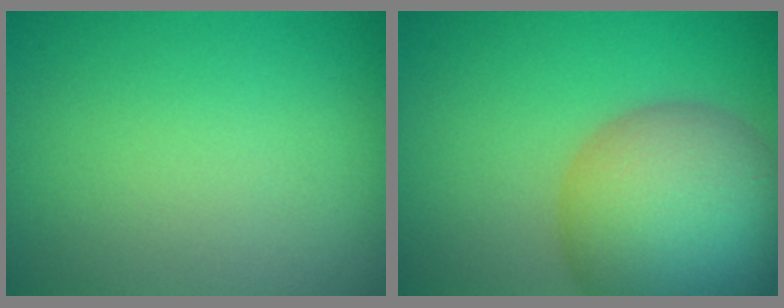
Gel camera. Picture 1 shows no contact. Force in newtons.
{"total": 11.8, "press": 11.8, "slide": 0.7}